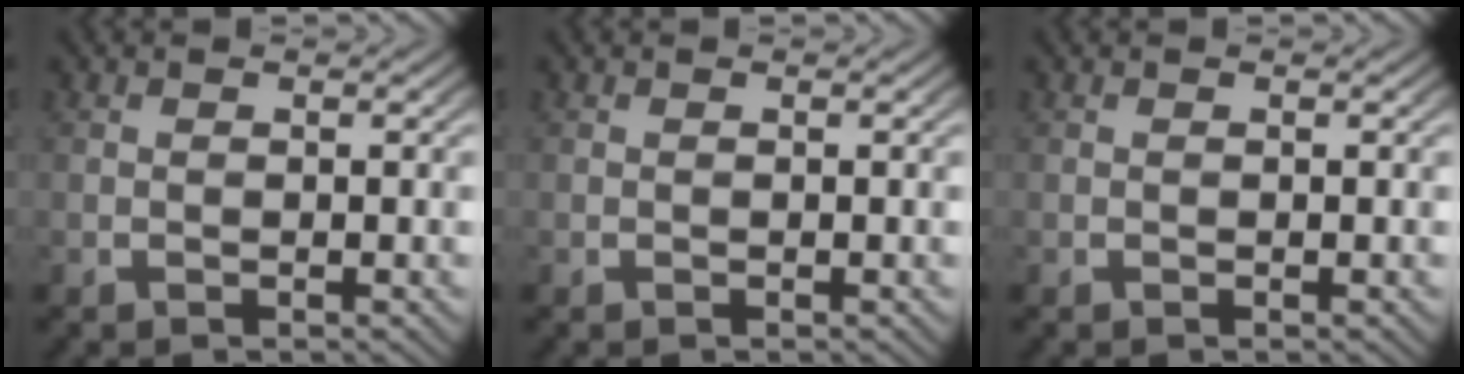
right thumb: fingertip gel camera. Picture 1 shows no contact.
{"total": 0.0}
{"total": 0.0}